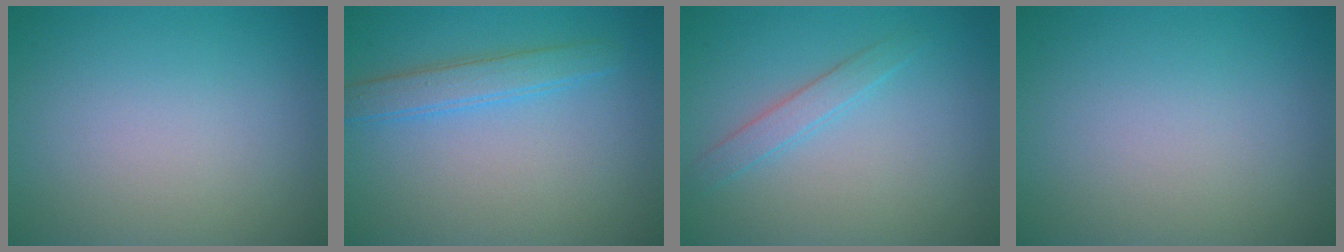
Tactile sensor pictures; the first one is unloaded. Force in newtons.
{"total": 2.6, "press": 2.6, "slide": 0.1}
{"total": 1.7, "press": 1.7, "slide": 0.1}
{"total": 0.0}